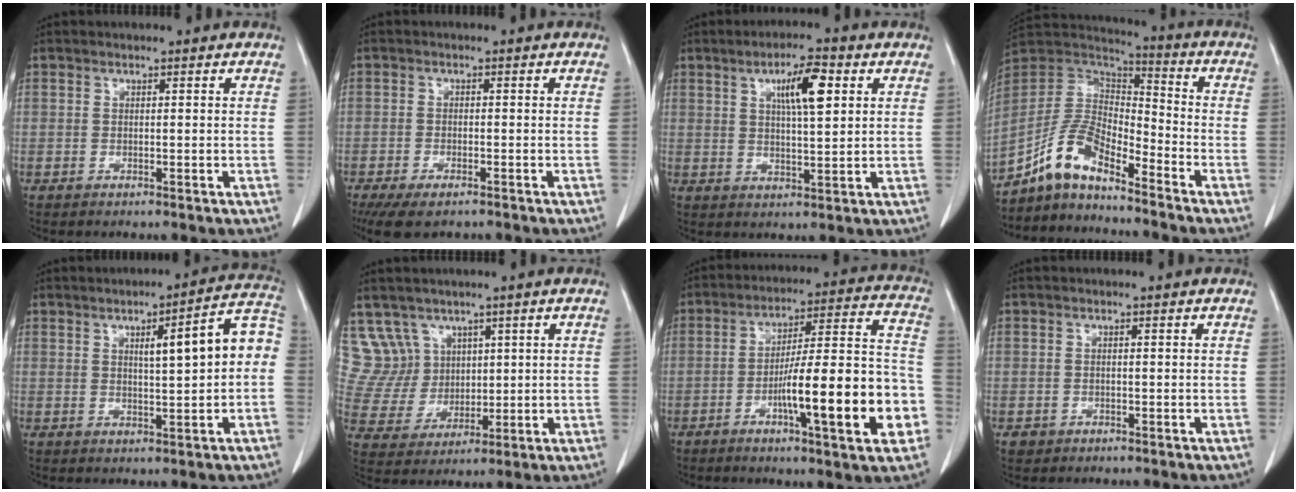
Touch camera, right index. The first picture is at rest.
{"total": 6.0, "force": [-4.5, 2.1, 3.4], "torque": [-0.055, -0.011, -0.072]}
{"total": 7.4, "force": [2.8, 1.3, 6.7], "torque": [-0.116, 0.005, 0.046]}
{"total": 10.8, "force": [-8.4, 2.8, 6.2], "torque": [-0.139, 0.026, -0.162]}
{"total": 9.3, "force": [0.8, 1.3, 9.2], "torque": [-0.123, 0.028, 0.010]}
{"total": 9.0, "force": [5.4, 7.3, 0.3], "torque": [-0.017, 0.035, 0.123]}
{"total": 18.5, "force": [-5.9, 2.0, 17.5], "torque": [-0.234, 0.017, -0.082]}
{"total": 1.2, "force": [-0.6, 1.0, 0.1], "torque": [-0.006, 0.004, -0.009]}